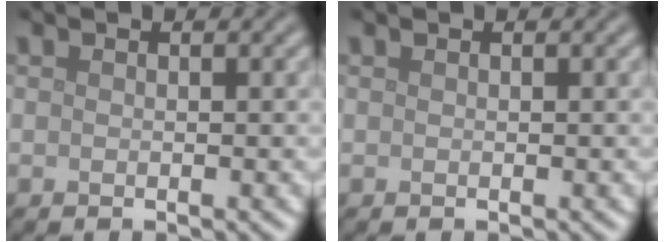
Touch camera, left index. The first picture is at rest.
{"total": 0.0}